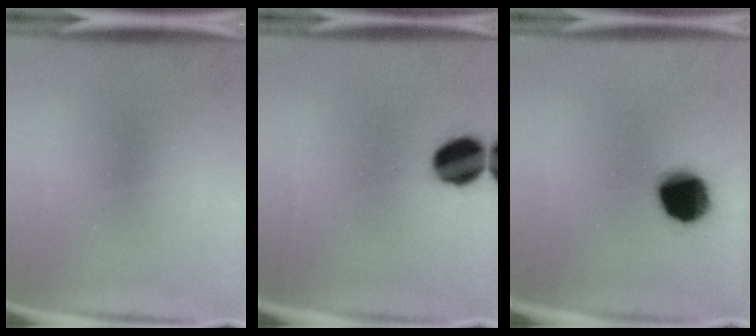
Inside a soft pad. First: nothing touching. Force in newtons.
{"total": 10.4}
{"total": 13.6}